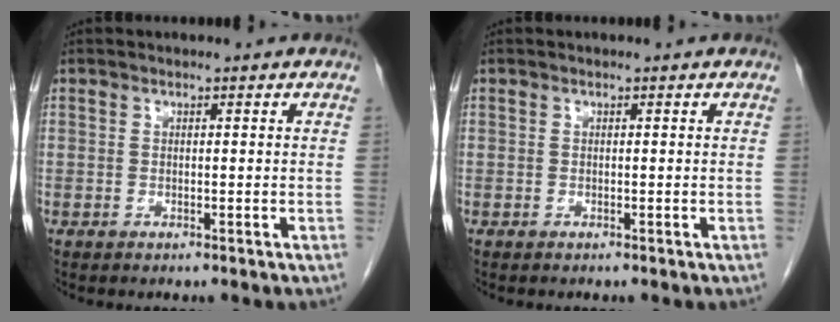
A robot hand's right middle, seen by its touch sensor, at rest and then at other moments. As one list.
[{"total": 0.0}]